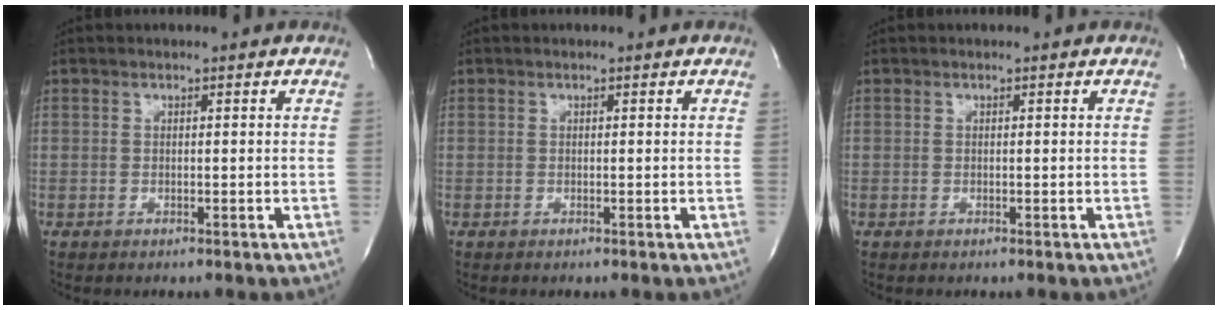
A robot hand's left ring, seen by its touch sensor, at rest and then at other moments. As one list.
[{"total": 0.0}, {"total": 0.0}]